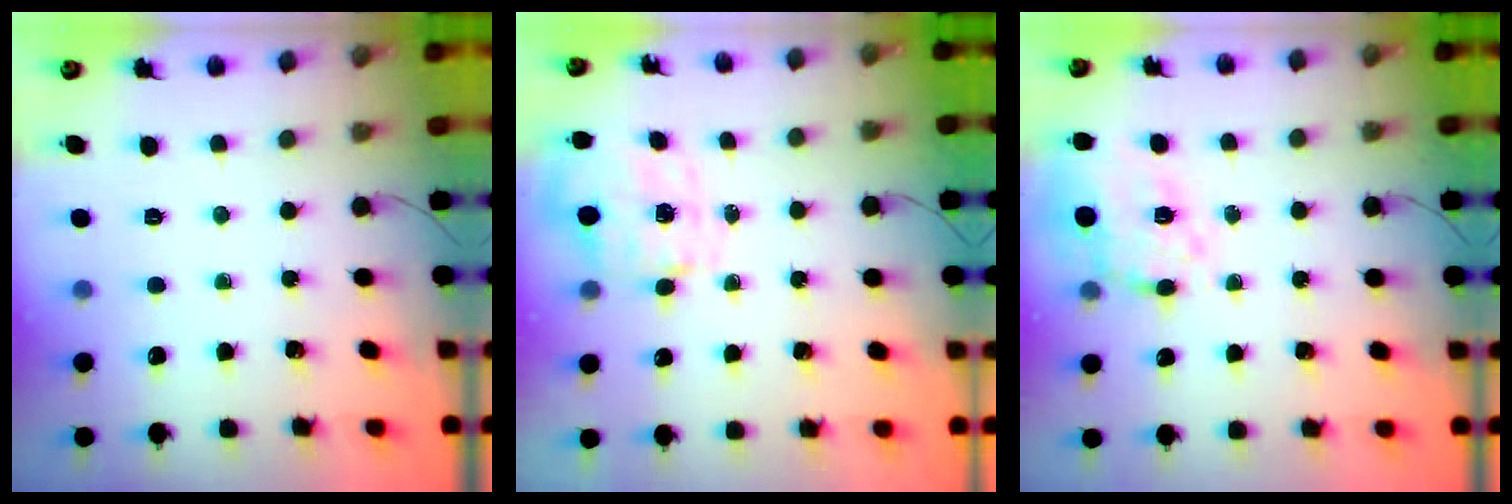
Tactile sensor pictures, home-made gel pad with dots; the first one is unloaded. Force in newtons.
{"total": 2.5, "press": 2.3, "slide": 1.0}
{"total": 15.9, "press": 15.5, "slide": 3.3}